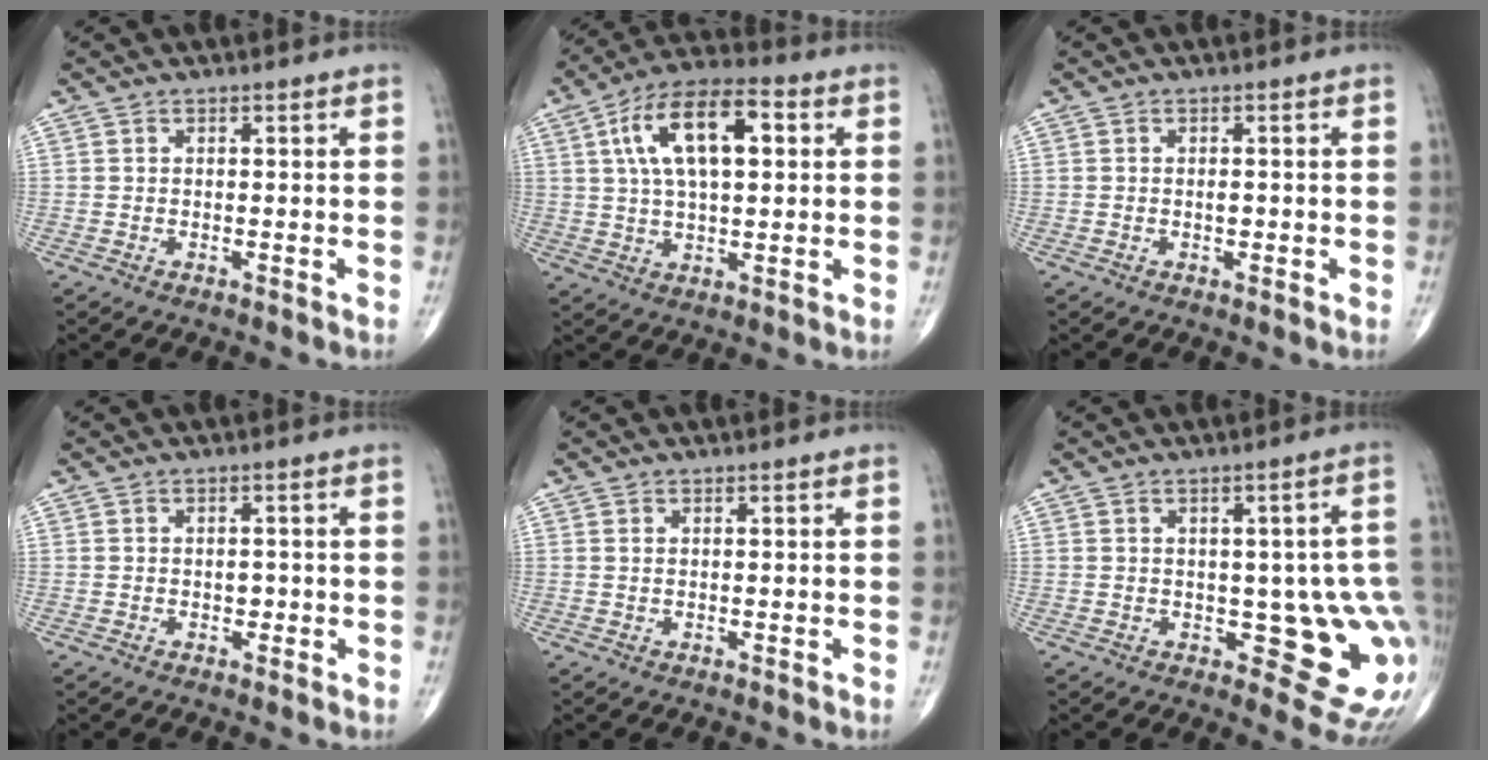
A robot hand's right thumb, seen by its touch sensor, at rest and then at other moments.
{"total": 15.4, "force": [4.0, 7.0, 13.1], "torque": [-0.224, 0.017, 0.063]}
{"total": 1.0, "force": [-0.2, 0.6, 0.8], "torque": [-0.013, 0.000, -0.003]}
{"total": 1.3, "force": [-0.3, 1.0, 0.8], "torque": [-0.005, 0.003, -0.004]}
{"total": 0.0}
{"total": 11.8, "force": [-1.1, 5.3, 10.5], "torque": [-0.083, -0.001, -0.006]}